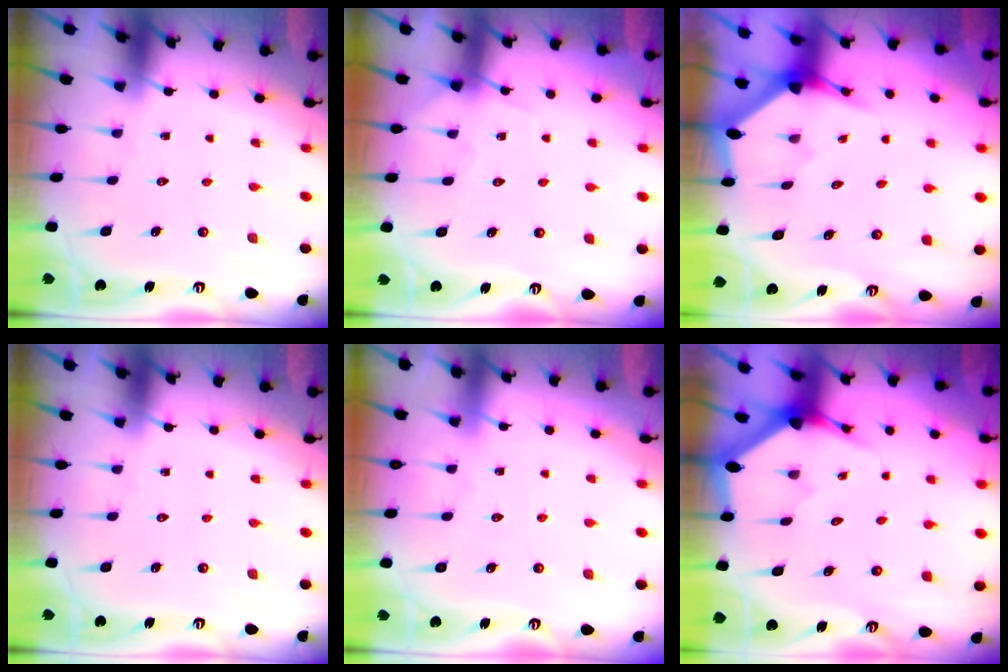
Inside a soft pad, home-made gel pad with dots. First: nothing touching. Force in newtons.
{"total": 5.7, "press": 5.6, "slide": 0.7}
{"total": 3.1, "press": 3.1, "slide": 0.3}
{"total": 0.0}
{"total": 2.6, "press": 2.6, "slide": 0.3}
{"total": 3.4, "press": 3.4, "slide": 0.1}